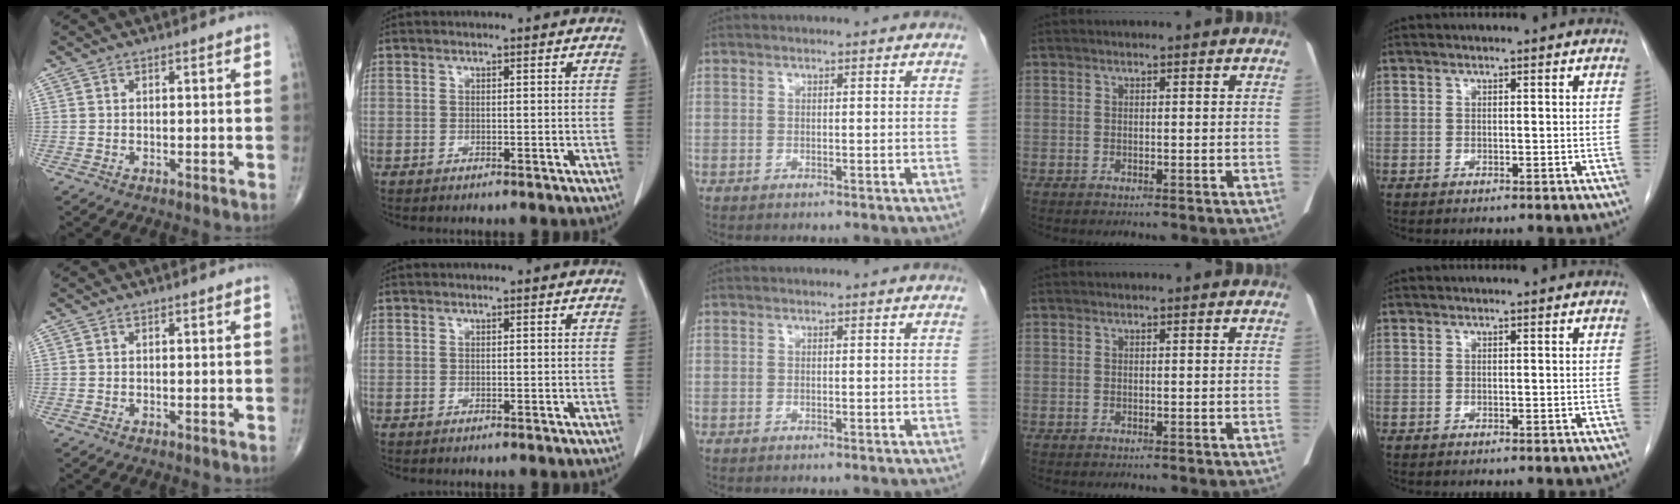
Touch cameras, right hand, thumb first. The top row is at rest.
{}